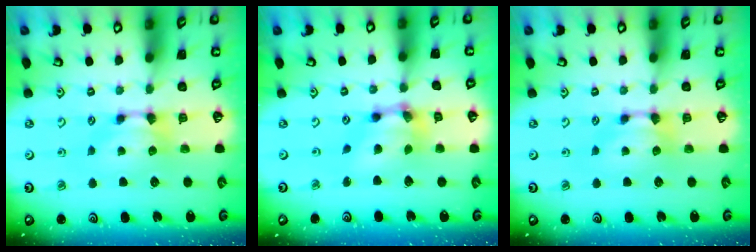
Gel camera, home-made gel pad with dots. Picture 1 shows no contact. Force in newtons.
{"total": 6.6, "press": 6.3, "slide": 1.9}
{"total": 0.0}